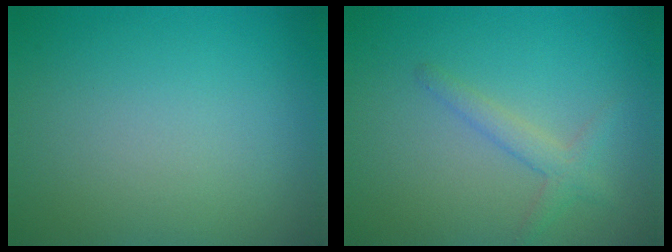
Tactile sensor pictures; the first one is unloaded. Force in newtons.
{"total": 1.9, "press": 1.9, "slide": 0.1}